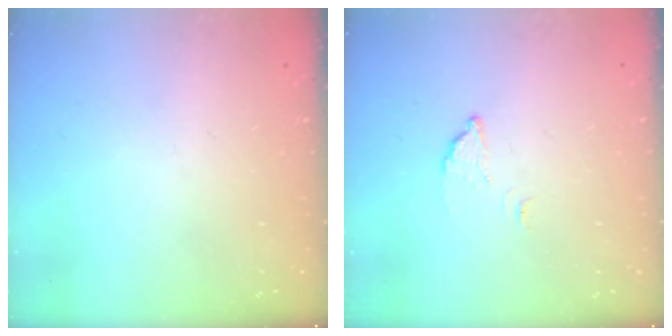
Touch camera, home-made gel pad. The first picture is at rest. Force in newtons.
{"total": 2.2, "press": 2.2, "slide": 0.1}